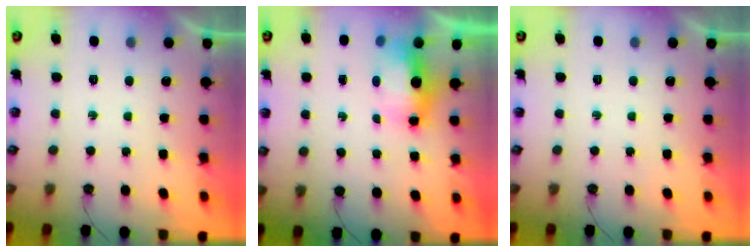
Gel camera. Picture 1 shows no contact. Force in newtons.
{"total": 14.9, "press": 8.9, "slide": 11.9}
{"total": 0.0}